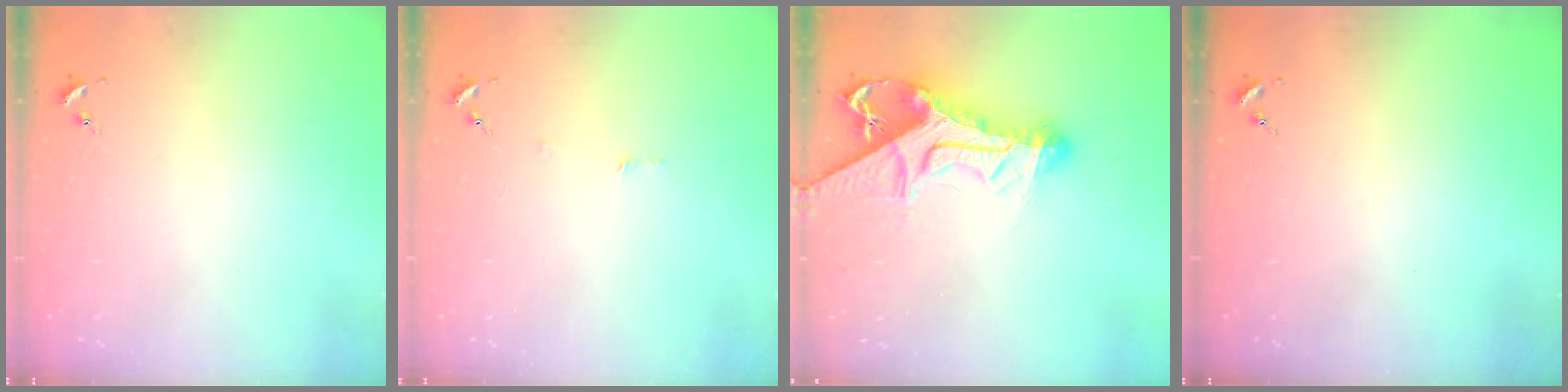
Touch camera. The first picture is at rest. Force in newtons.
{"total": 2.7, "press": 2.7, "slide": 0.2}
{"total": 16.3, "press": 16.2, "slide": 1.5}
{"total": 0.0}